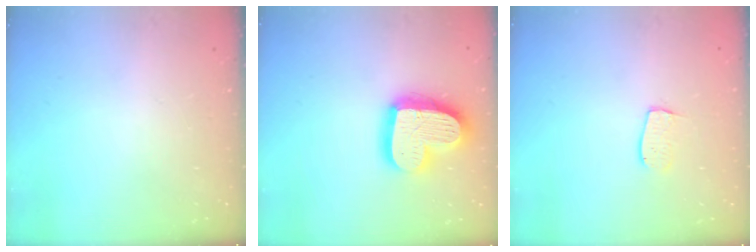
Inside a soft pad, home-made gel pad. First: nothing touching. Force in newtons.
{"total": 19.4, "press": 19.3, "slide": 1.5}
{"total": 5.5, "press": 5.5, "slide": 0.4}